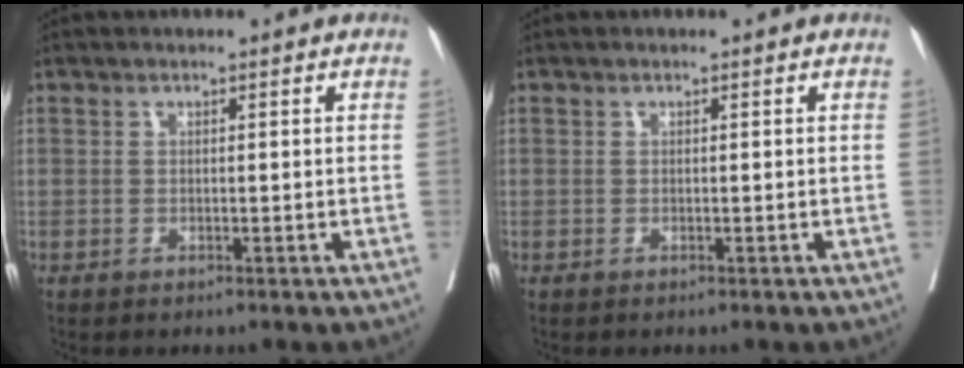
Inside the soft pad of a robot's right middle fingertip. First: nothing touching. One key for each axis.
{"total": 0.0}